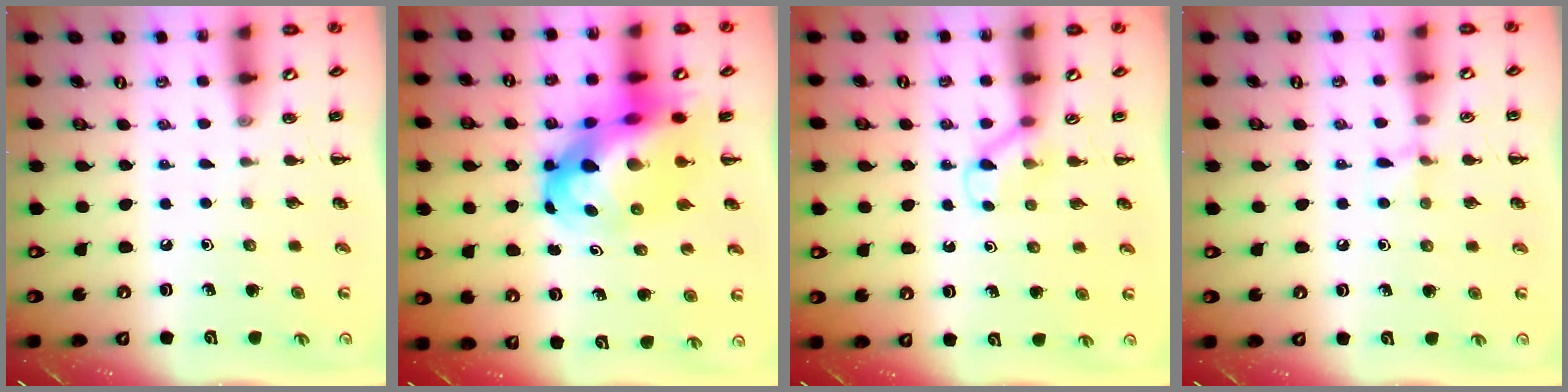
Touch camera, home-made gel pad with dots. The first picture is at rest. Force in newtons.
{"total": 15.0, "press": 14.5, "slide": 3.8}
{"total": 3.9, "press": 3.7, "slide": 1.4}
{"total": 5.4, "press": 5.1, "slide": 1.8}